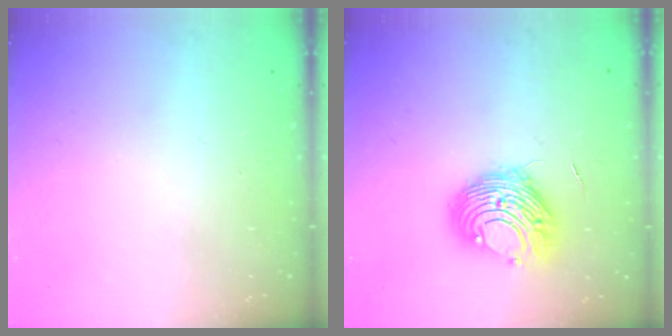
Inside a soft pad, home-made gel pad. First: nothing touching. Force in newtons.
{"total": 11.1, "press": 11.1, "slide": 0.9}